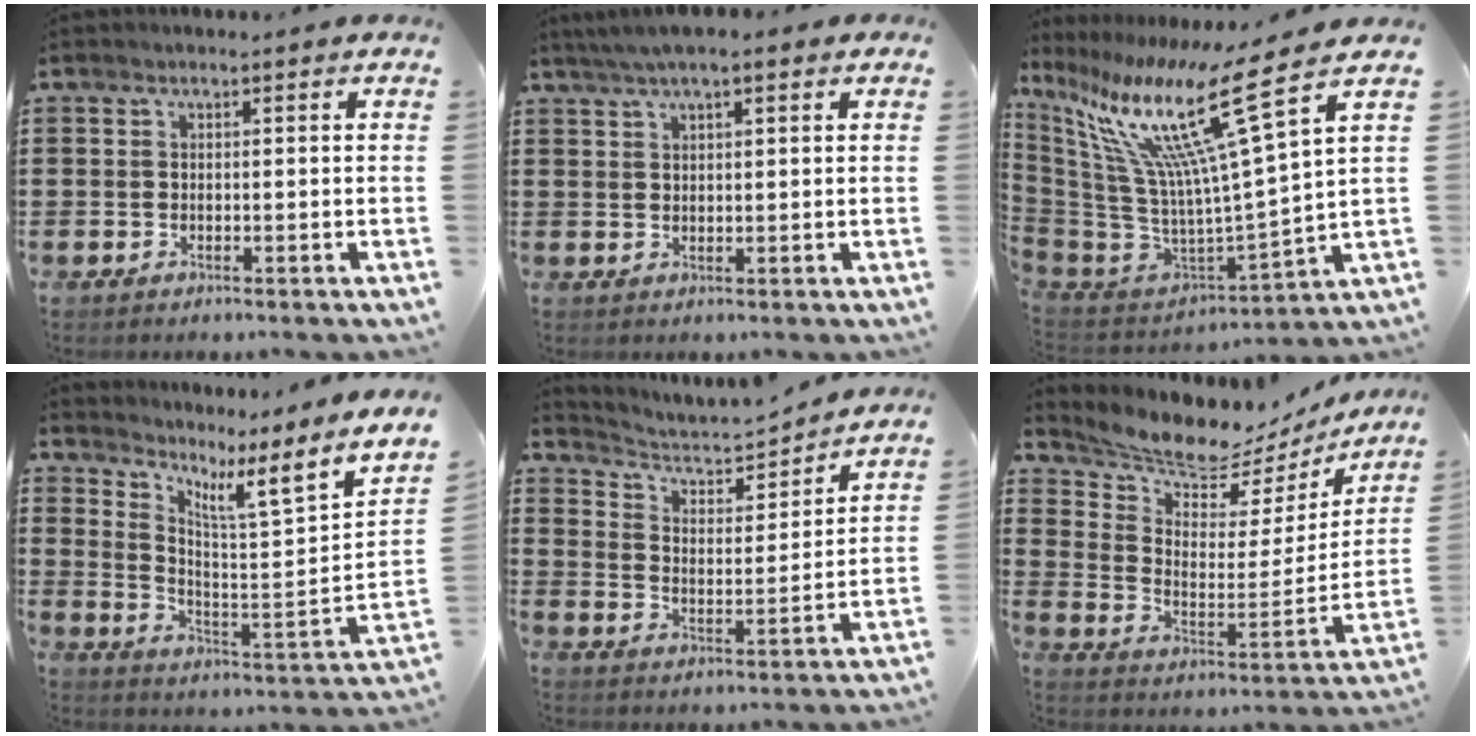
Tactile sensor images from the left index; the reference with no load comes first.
{"total": 3.4, "force": [2.3, 0.5, 2.4], "torque": [-0.050, 0.008, 0.041]}
{"total": 17.3, "force": [9.5, 1.5, 14.4], "torque": [-0.330, -0.069, 0.136]}
{"total": 6.3, "force": [4.3, -0.6, 4.6], "torque": [-0.085, -0.062, 0.050]}
{"total": 3.8, "force": [3.4, 1.3, 1.0], "torque": [-0.045, -0.028, 0.048]}
{"total": 6.0, "force": [5.9, 1.1, 0.6], "torque": [-0.050, -0.053, 0.100]}